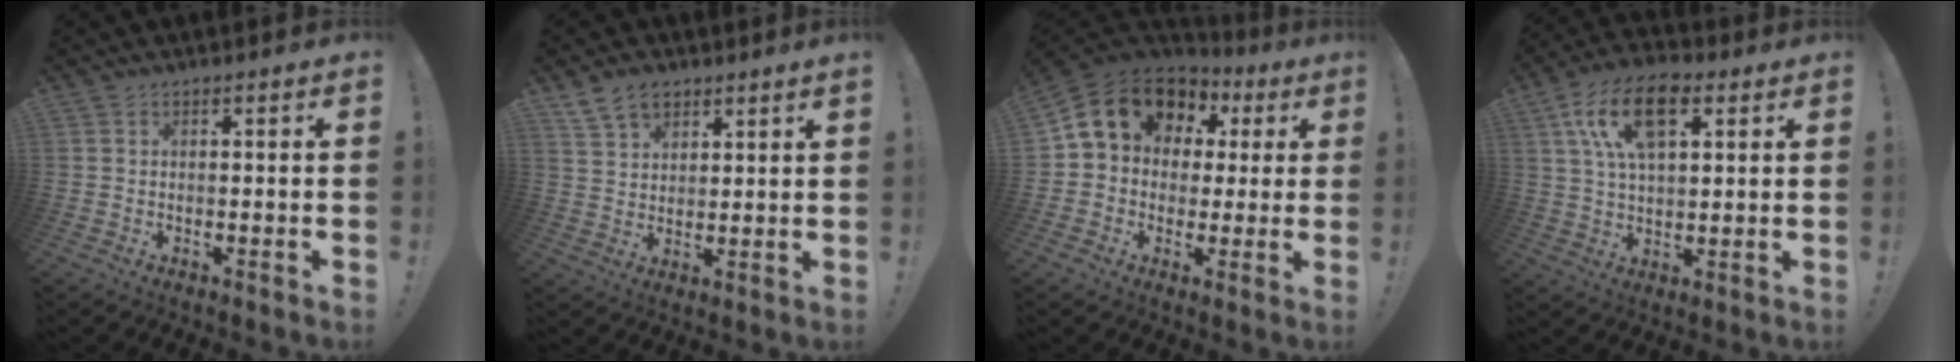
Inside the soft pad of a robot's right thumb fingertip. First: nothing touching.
{"total": 7.1, "force": [5.5, 3.7, 2.7], "torque": [-0.051, -0.024, 0.106]}
{"total": 13.8, "force": [5.3, 10.8, 6.8], "torque": [-0.103, -0.021, 0.107]}
{"total": 15.4, "force": [6.3, 8.0, 11.5], "torque": [-0.206, 0.000, 0.113]}